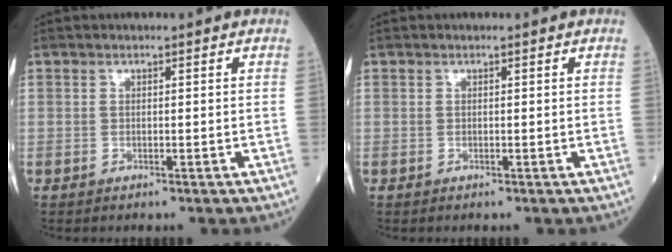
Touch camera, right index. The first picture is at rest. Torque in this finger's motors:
{"motor_torque": [-0.08, -0.02, 0.04, 0.02]}